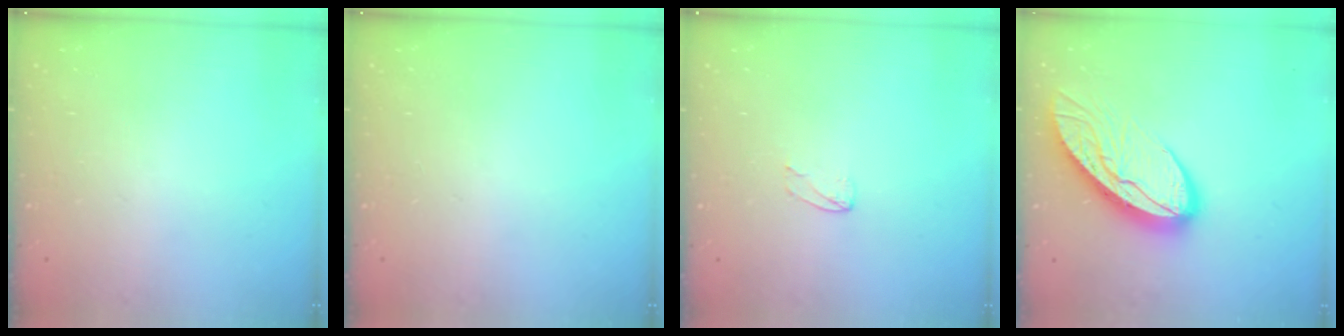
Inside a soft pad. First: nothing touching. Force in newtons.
{"total": 0.0}
{"total": 2.4, "press": 2.4, "slide": 0.2}
{"total": 13.9, "press": 13.9, "slide": 1.2}